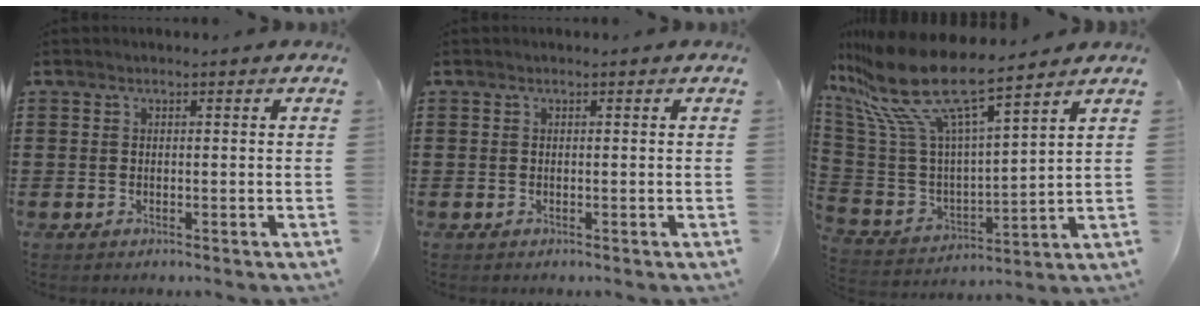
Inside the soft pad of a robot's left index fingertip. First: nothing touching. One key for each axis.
{"total": 0.0}
{"total": 13.4, "fx": 9.7, "fy": 2.7, "fz": 8.8, "tx": -0.219, "ty": -0.062, "tz": 0.163}